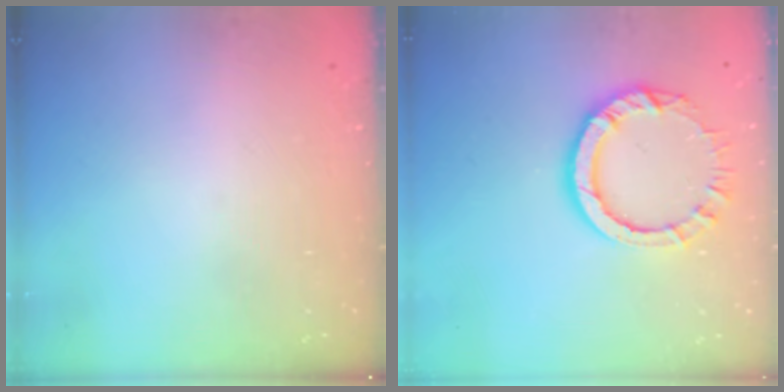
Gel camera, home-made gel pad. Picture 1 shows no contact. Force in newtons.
{"total": 8.7, "press": 8.6, "slide": 0.7}